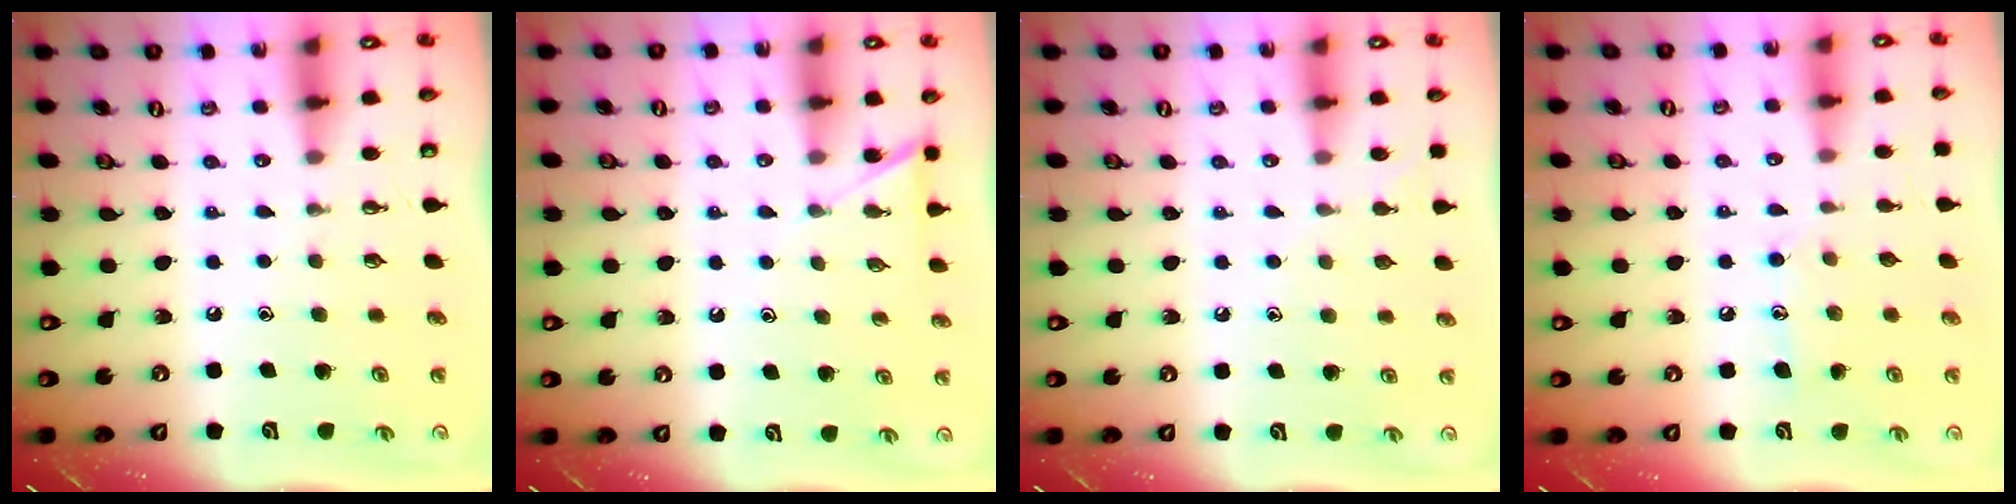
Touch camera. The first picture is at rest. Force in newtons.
{"total": 4.1, "press": 4.1, "slide": 0.4}
{"total": 4.3, "press": 4.3, "slide": 0.5}
{"total": 7.6, "press": 7.6, "slide": 0.5}